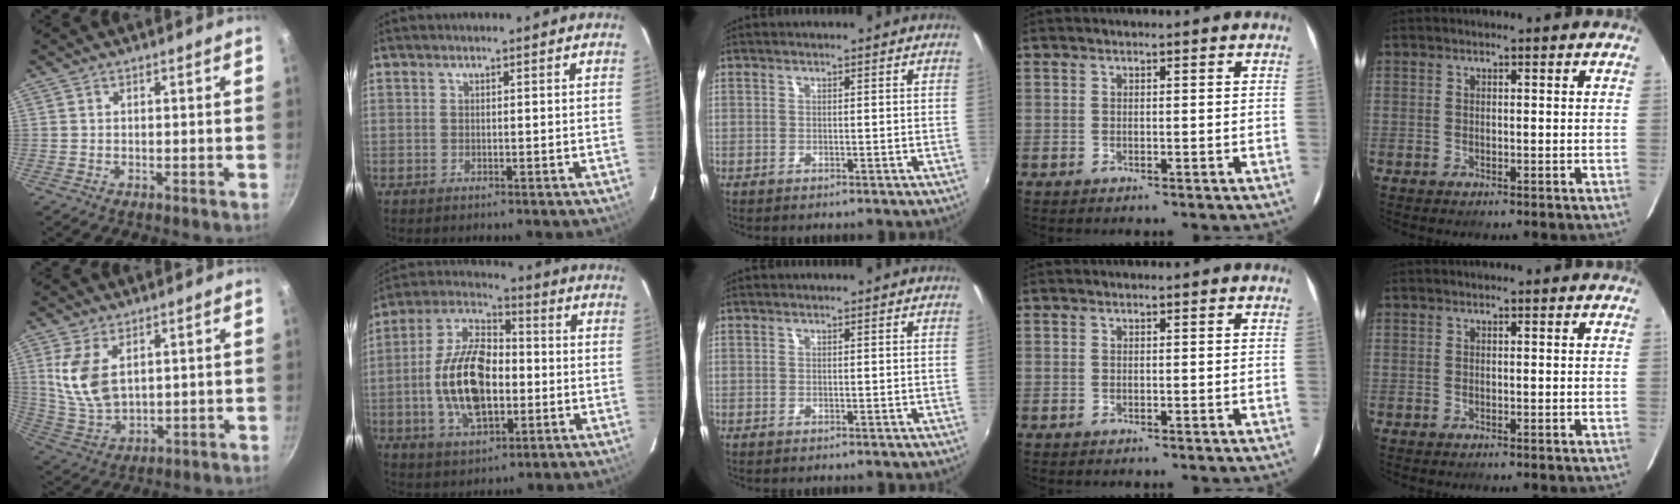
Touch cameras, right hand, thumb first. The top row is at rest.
{"thumb": {"total": 10.2, "force": [3.3, 5.9, 7.7], "torque": [-0.149, -0.024, 0.077]}, "index": {"total": 16.7, "force": [-2.6, 8.9, 14.0], "torque": [-0.278, 0.012, -0.044]}}